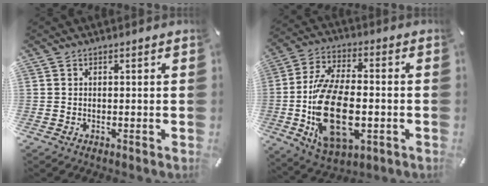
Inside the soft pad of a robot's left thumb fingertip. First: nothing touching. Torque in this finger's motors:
{"motor_torque": [2.20, 2.81, 2.43, 0.34, 0.38]}